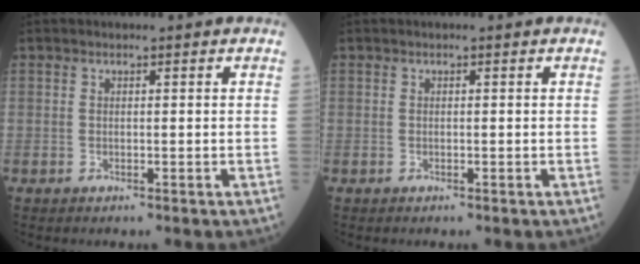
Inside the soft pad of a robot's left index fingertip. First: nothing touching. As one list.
[{"total": 0.0}]